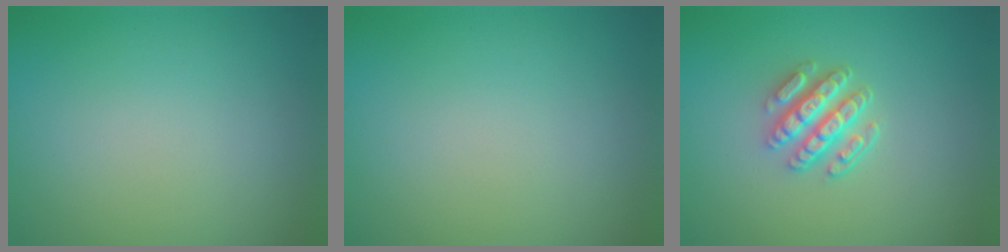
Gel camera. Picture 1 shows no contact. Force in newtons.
{"total": 0.0}
{"total": 4.0, "press": 3.3, "slide": 2.3}